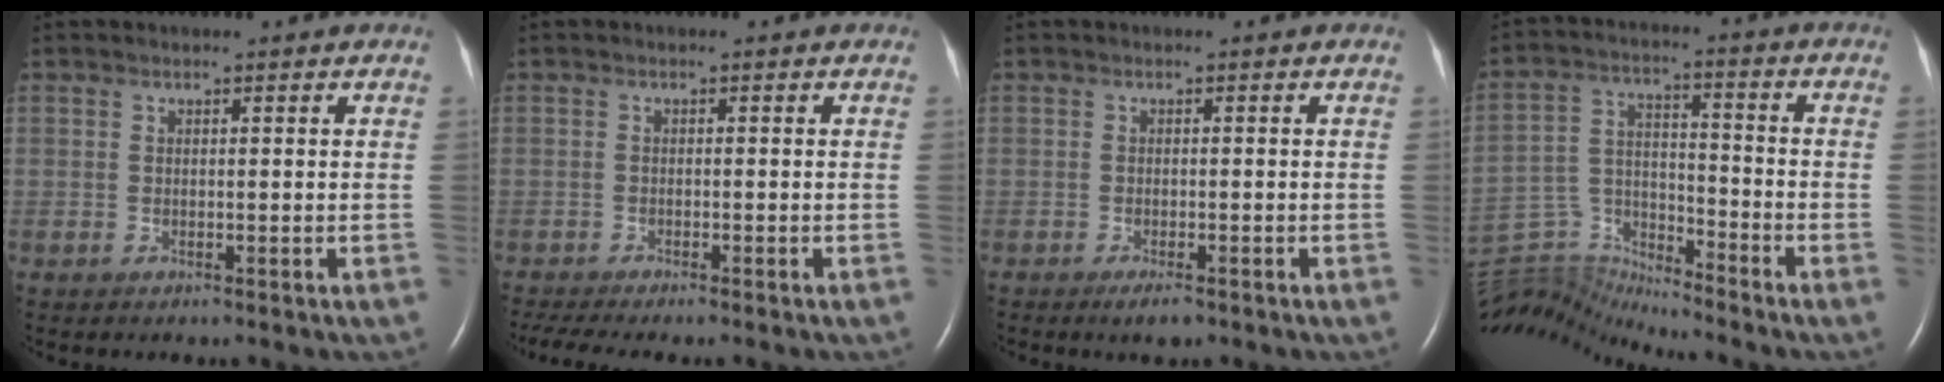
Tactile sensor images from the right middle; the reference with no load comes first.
{"total": 4.6, "force": [-4.0, -0.1, 2.3], "torque": [-0.043, -0.009, -0.064]}
{"total": 1.8, "force": [-1.2, 0.4, 1.3], "torque": [-0.028, -0.003, -0.016]}
{"total": 11.2, "force": [-11.2, -0.1, 0.0], "torque": [-0.010, 0.051, -0.214]}